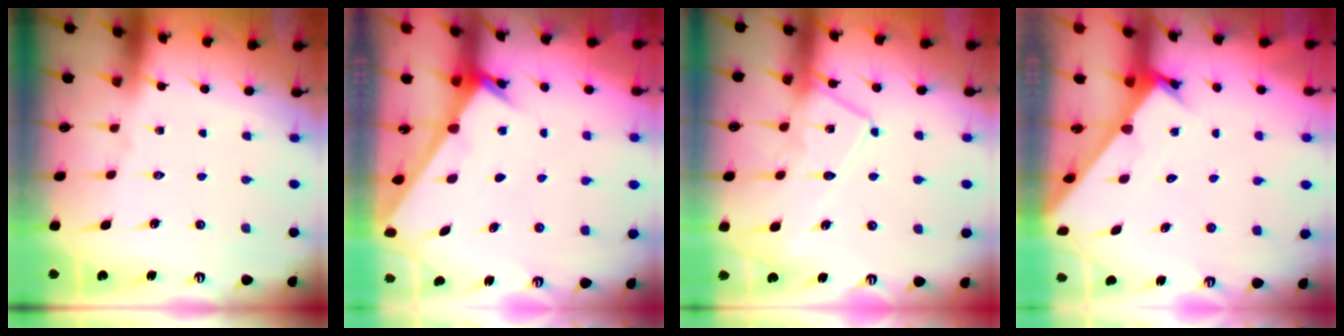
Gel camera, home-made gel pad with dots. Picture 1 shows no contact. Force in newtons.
{"total": 2.2, "press": 2.2, "slide": 0.2}
{"total": 13.5, "press": 13.5, "slide": 1.0}
{"total": 2.4, "press": 2.4, "slide": 0.0}